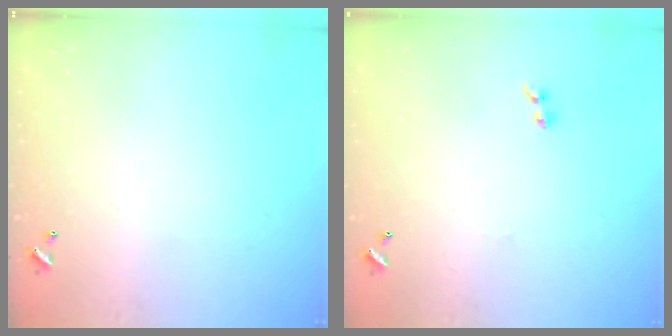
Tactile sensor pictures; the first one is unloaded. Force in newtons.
{"total": 2.0, "press": 1.7, "slide": 1.0}